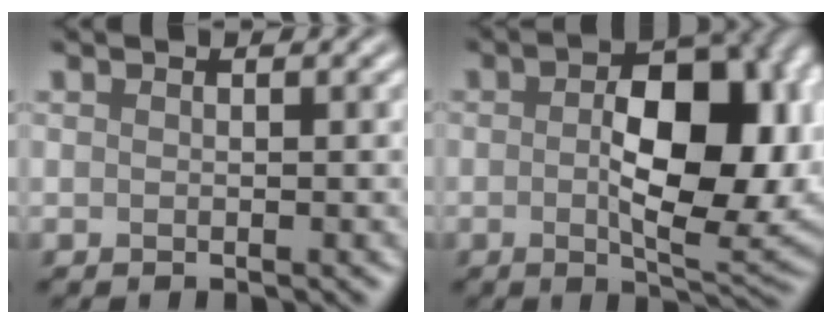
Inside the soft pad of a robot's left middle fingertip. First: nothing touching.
{"total": 11.0, "force": [0.1, 5.4, 9.5], "torque": [-0.132, 0.002, 0.002]}